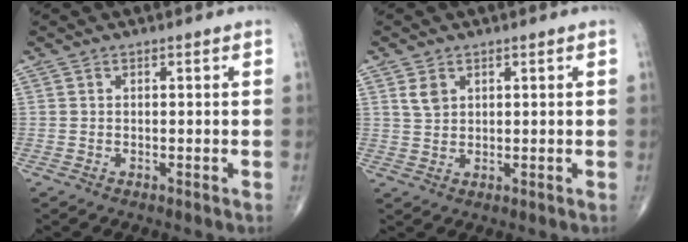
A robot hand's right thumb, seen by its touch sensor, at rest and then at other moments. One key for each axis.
{"total": 2.9, "fx": 1.4, "fy": 2.0, "fz": 1.6, "tx": -0.024, "ty": -0.005, "tz": 0.032}